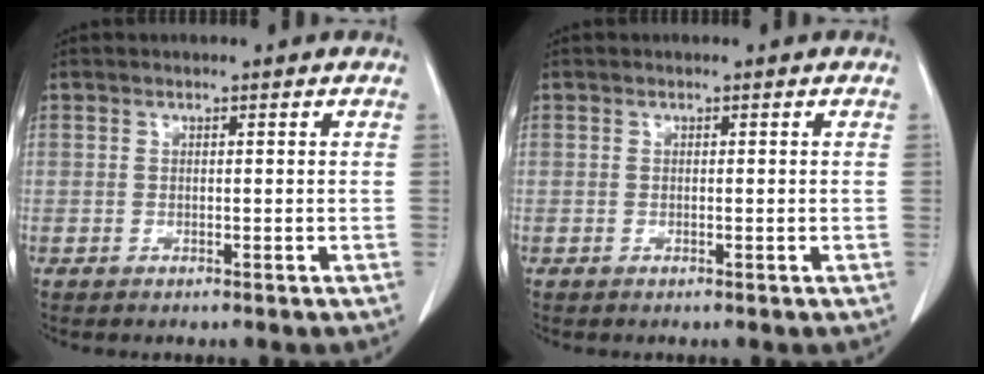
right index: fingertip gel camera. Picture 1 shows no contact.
{"total": 0.0}